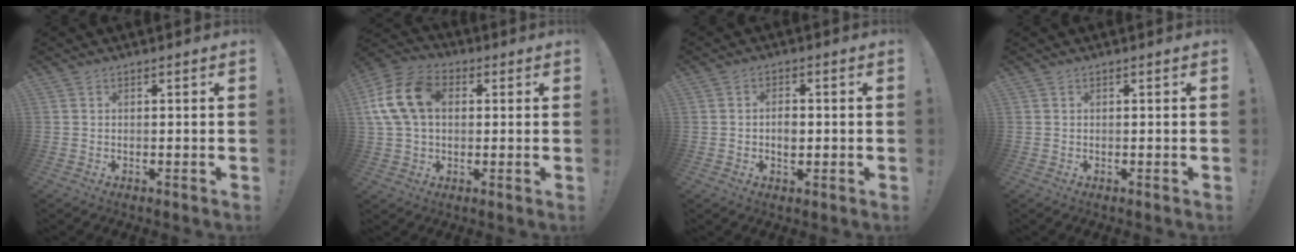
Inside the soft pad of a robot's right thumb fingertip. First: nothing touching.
{"total": 15.8, "force": [3.2, 11.2, 10.7], "torque": [-0.210, 0.011, 0.066]}
{"total": 3.4, "force": [-0.6, 2.2, 2.5], "torque": [-0.023, -0.001, -0.013]}
{"total": 0.0}